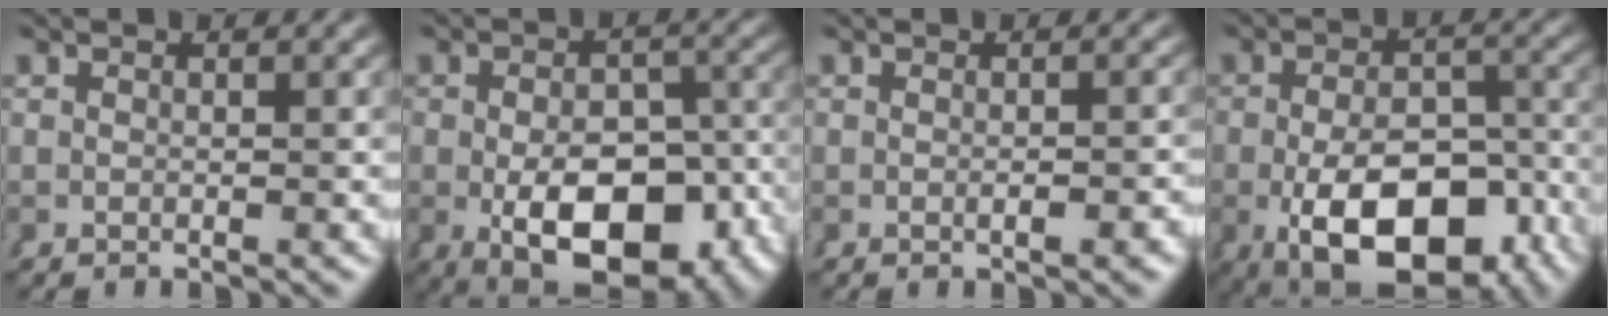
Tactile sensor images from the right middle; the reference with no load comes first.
{"total": 12.3, "force": [-5.5, 6.4, 9.0], "torque": [-0.147, -0.063, -0.050]}
{"total": 1.1, "force": [-0.8, 0.1, 0.9], "torque": [-0.012, 0.005, -0.015]}
{"total": 13.3, "force": [-6.7, 7.0, 9.1], "torque": [-0.161, -0.062, -0.068]}